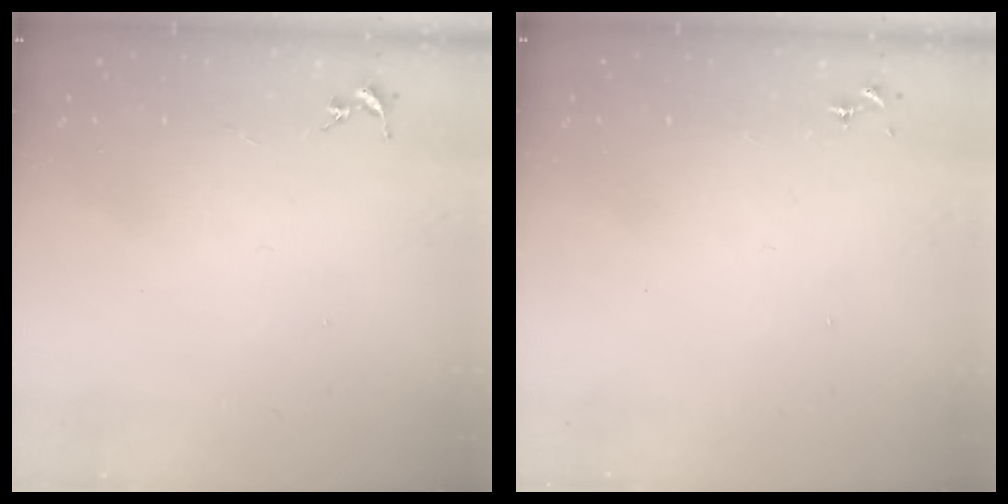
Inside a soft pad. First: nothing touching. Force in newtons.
{"total": 0.0}